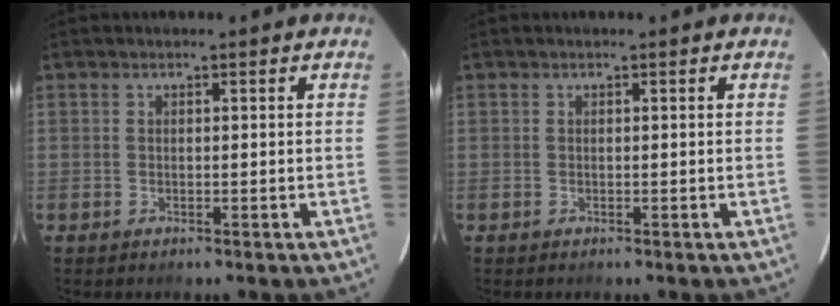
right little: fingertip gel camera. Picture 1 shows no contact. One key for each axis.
{"total": 0.0}